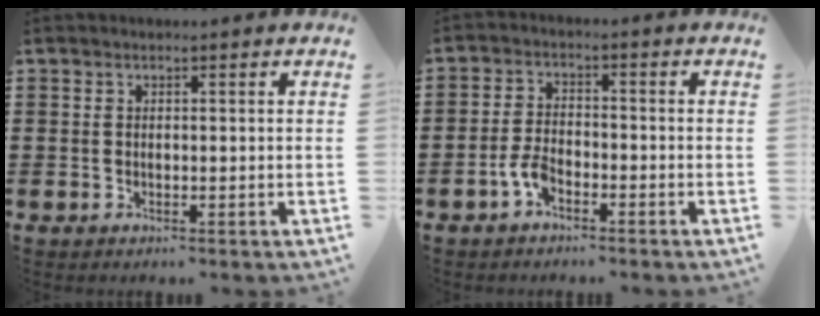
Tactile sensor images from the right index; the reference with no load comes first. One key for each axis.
{"total": 3.6, "fx": -2.2, "fy": 1.4, "fz": 2.5, "tx": -0.067, "ty": -0.005, "tz": -0.045}